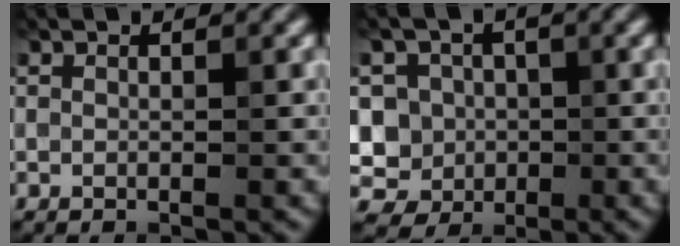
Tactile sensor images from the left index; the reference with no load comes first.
{"total": 8.0, "force": [-0.6, 7.6, 2.4], "torque": [-0.043, 0.027, -0.046]}